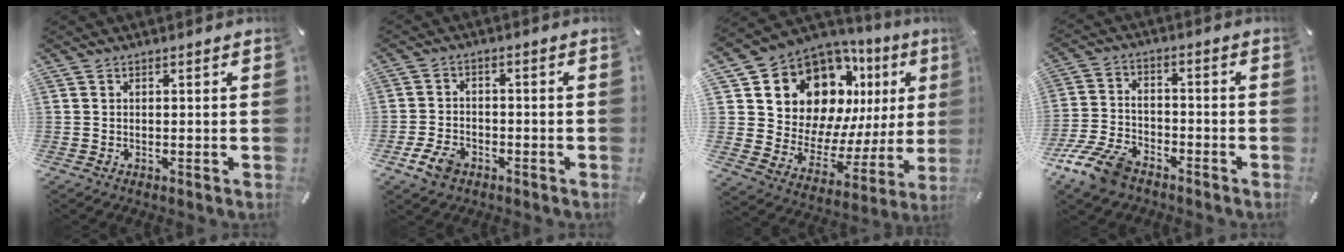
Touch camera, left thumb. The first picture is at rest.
{"total": 6.0, "force": [-3.2, 4.0, 3.1], "torque": [-0.072, 0.013, -0.061]}
{"total": 16.7, "force": [10.2, 11.1, 7.2], "torque": [-0.122, -0.090, 0.194]}
{"total": 10.7, "force": [-7.5, 5.5, 5.3], "torque": [-0.107, 0.040, -0.140]}